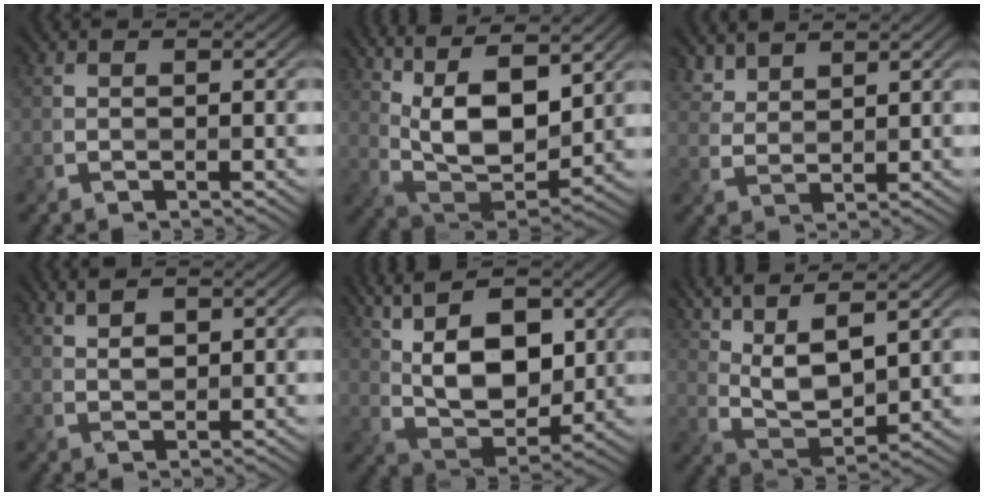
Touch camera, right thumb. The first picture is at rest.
{"total": 14.7, "force": [6.8, 5.9, 11.6], "torque": [-0.243, 0.013, 0.125]}
{"total": 3.7, "force": [3.2, 1.2, 1.4], "torque": [-0.038, -0.006, 0.082]}
{"total": 2.2, "force": [1.3, 0.9, 1.5], "torque": [-0.029, -0.002, 0.030]}
{"total": 13.3, "force": [5.1, 6.5, 10.4], "torque": [-0.209, 0.005, 0.096]}
{"total": 12.0, "force": [6.7, 3.6, 9.3], "torque": [-0.217, 0.017, 0.127]}